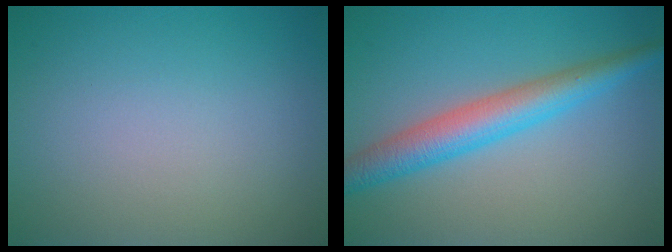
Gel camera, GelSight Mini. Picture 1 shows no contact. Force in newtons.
{"total": 4.8, "press": 4.8, "slide": 0.0}